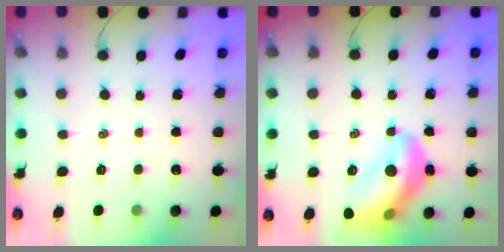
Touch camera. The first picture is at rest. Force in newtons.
{"total": 16.4, "press": 16.3, "slide": 1.8}